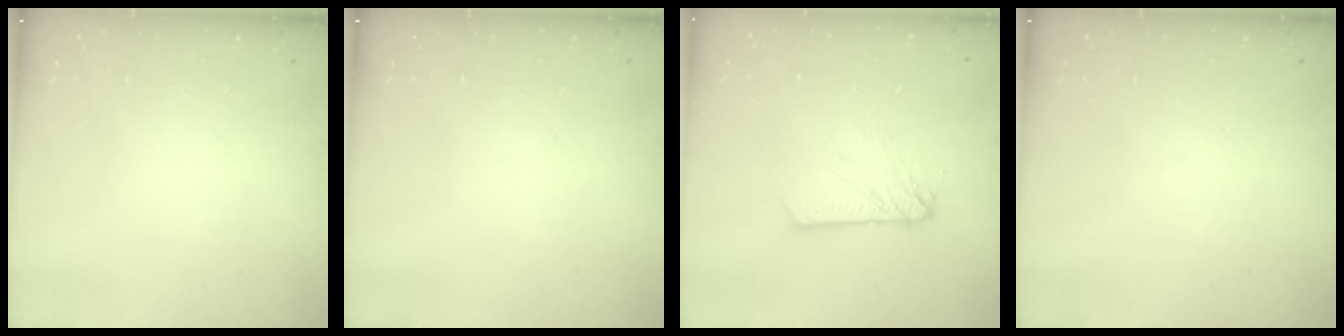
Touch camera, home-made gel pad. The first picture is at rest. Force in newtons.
{"total": 0.0}
{"total": 3.1, "press": 3.1, "slide": 0.1}
{"total": 0.0}